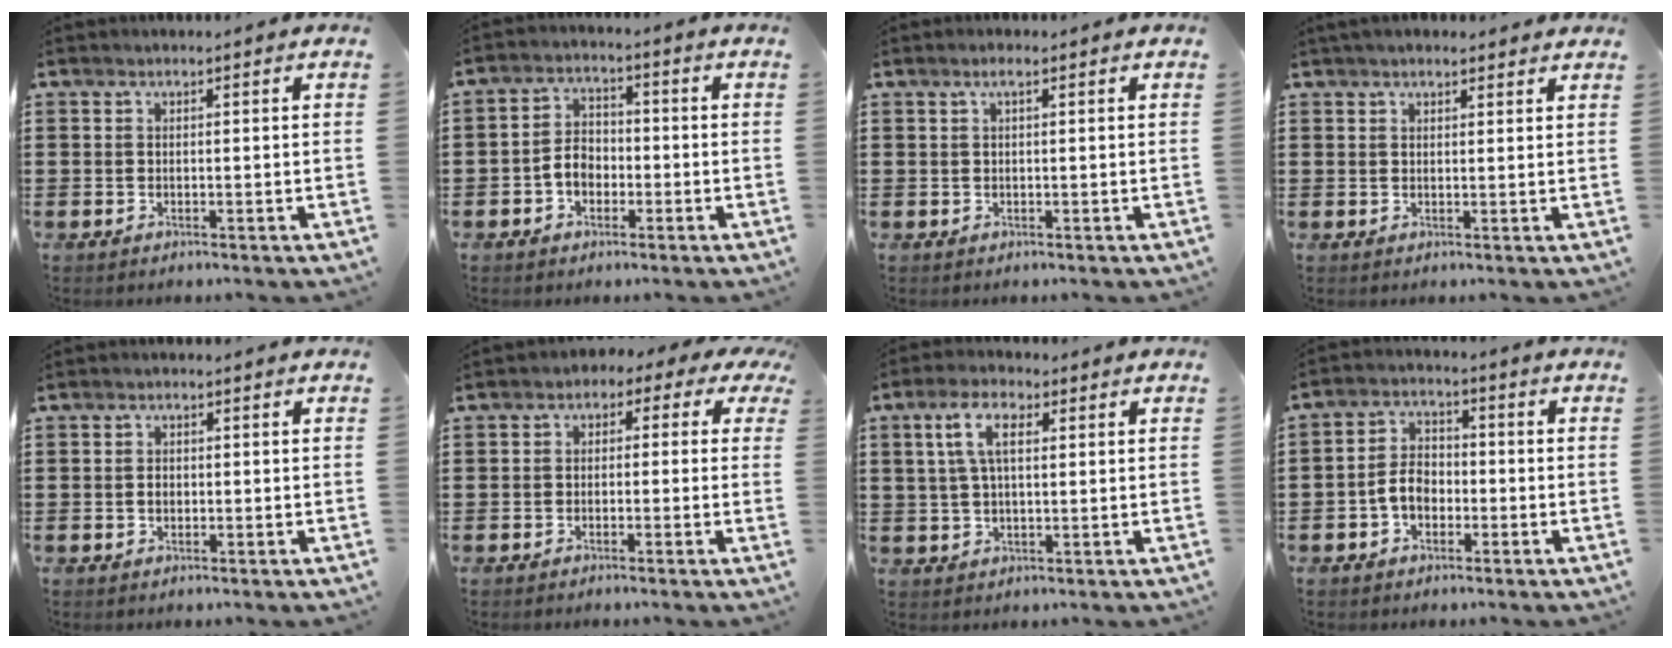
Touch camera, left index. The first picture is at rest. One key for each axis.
{"total": 4.1, "fx": -1.5, "fy": 3.0, "fz": 2.4, "tx": -0.057, "ty": 0.008, "tz": -0.033}
{"total": 1.1, "fx": 0.4, "fy": 0.1, "fz": 1.0, "tx": -0.020, "ty": 0.002, "tz": 0.006}
{"total": 2.1, "fx": 1.9, "fy": 0.5, "fz": 0.8, "tx": -0.020, "ty": 0.005, "tz": 0.035}
{"total": 1.2, "fx": -0.1, "fy": 0.9, "fz": 0.8, "tx": -0.019, "ty": 0.005, "tz": -0.003}
{"total": 2.3, "fx": -1.8, "fy": 1.2, "fz": 0.9, "tx": -0.019, "ty": 0.008, "tz": -0.041}
{"total": 6.1, "fx": 2.0, "fy": 2.6, "fz": 5.1, "tx": -0.117, "ty": 0.009, "tz": 0.030}
{"total": 4.8, "fx": -1.6, "fy": 3.2, "fz": 3.1, "tx": -0.073, "ty": 0.007, "tz": -0.036}